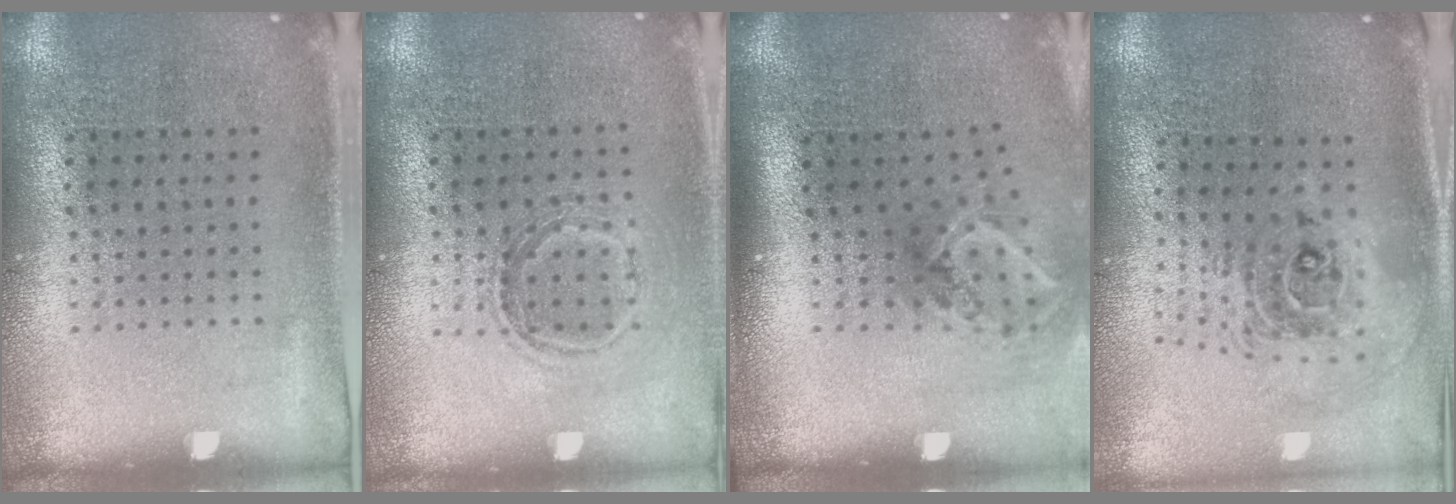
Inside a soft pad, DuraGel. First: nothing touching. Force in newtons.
{"total": 1.1, "press": 1.0, "slide": 0.5}
{"total": 2.0, "press": 1.3, "slide": 1.5}
{"total": 2.3, "press": 1.8, "slide": 1.5}